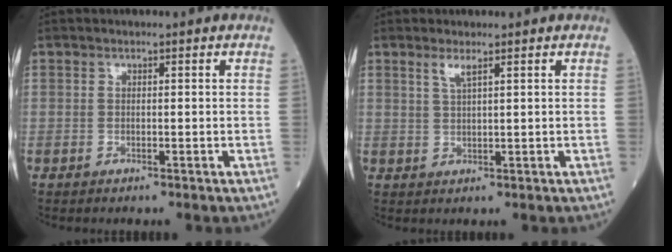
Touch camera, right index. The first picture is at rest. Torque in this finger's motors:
{"motor_torque": [-0.02, 0.01, 0.00, 0.01]}